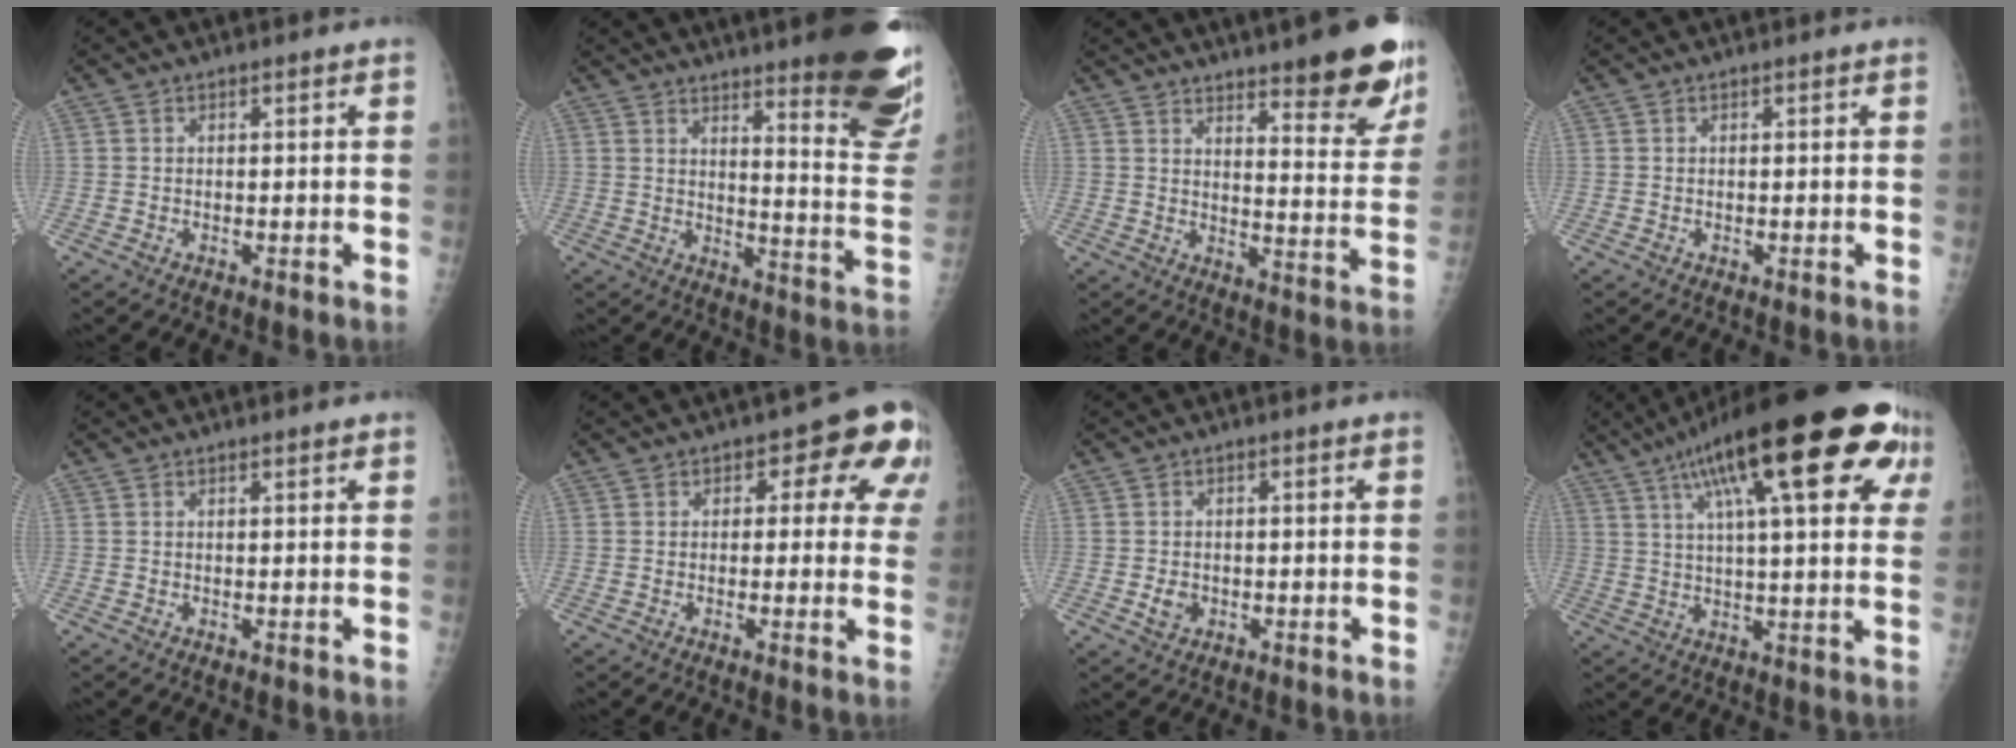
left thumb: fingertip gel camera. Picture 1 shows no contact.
{"total": 22.5, "force": [15.6, 3.7, 15.8], "torque": [-0.177, -0.116, 0.195]}
{"total": 16.5, "force": [11.3, 3.7, 11.5], "torque": [-0.113, -0.075, 0.154]}
{"total": 0.0}
{"total": 0.9, "force": [0.7, 0.1, 0.5], "torque": [-0.004, -0.001, 0.011]}
{"total": 10.4, "force": [3.3, 5.9, 7.9], "torque": [-0.029, 0.003, 0.029]}
{"total": 2.3, "force": [-0.5, 1.9, 1.3], "torque": [-0.016, 0.001, -0.004]}
{"total": 27.8, "force": [12.8, 7.6, 23.5], "torque": [-0.333, 0.017, 0.185]}